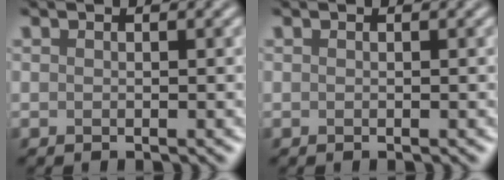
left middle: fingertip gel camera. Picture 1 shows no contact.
{"total": 0.0}